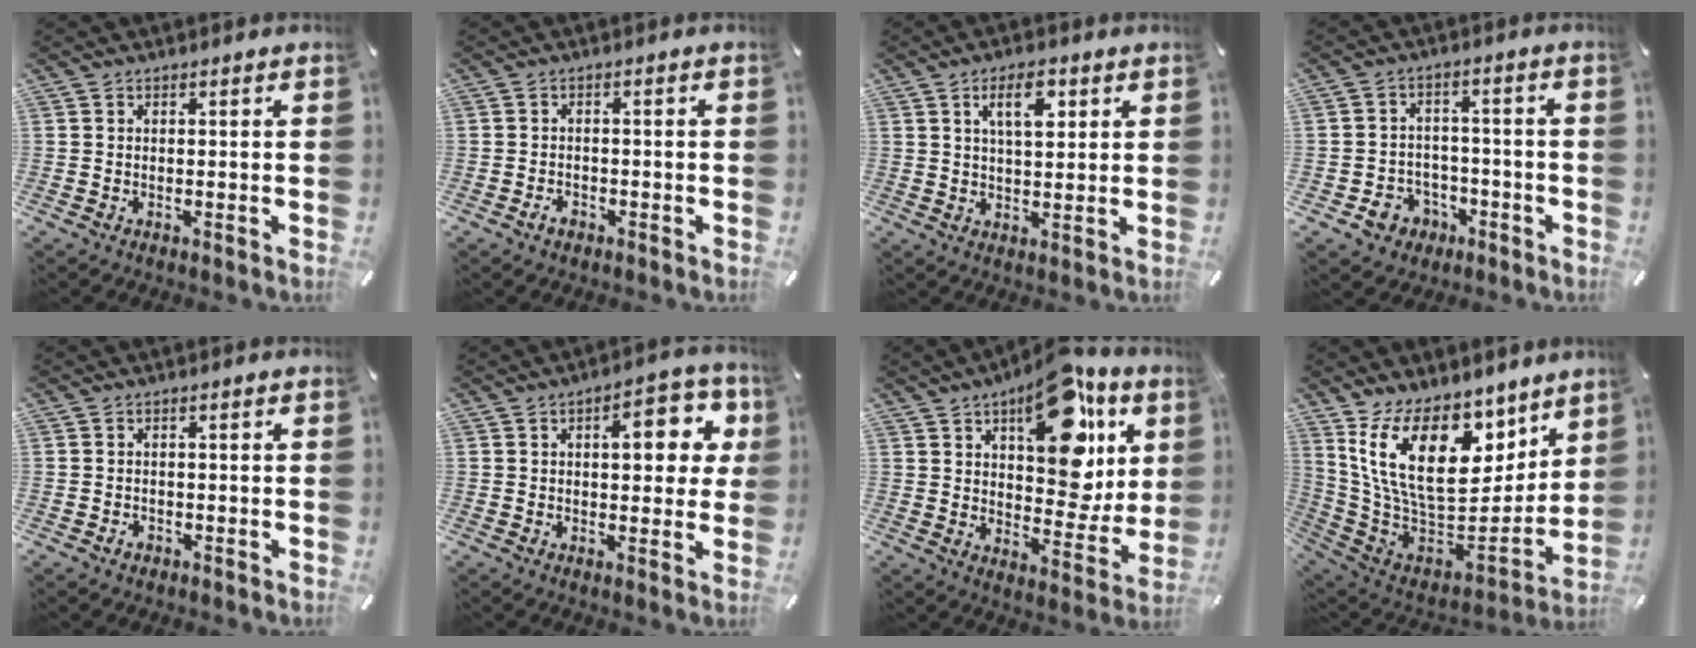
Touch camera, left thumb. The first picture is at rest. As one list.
[{"total": 2.4, "force": [-1.4, 1.5, 1.1], "torque": [-0.028, 0.005, -0.031]}, {"total": 7.9, "force": [3.4, 3.6, 6.1], "torque": [-0.098, -0.005, 0.054]}, {"total": 6.8, "force": [-3.1, 5.8, 1.8], "torque": [-0.036, 0.017, -0.056]}, {"total": 1.5, "force": [-0.7, 1.0, 0.8], "torque": [-0.015, 0.004, -0.016]}, {"total": 12.1, "force": [3.0, 6.0, 10.0], "torque": [-0.117, -0.007, 0.041]}, {"total": 22.4, "force": [11.0, 12.3, 15.1], "torque": [-0.190, -0.069, 0.185]}, {"total": 22.5, "force": [10.3, 13.3, 15.0], "torque": [-0.285, -0.080, 0.188]}]